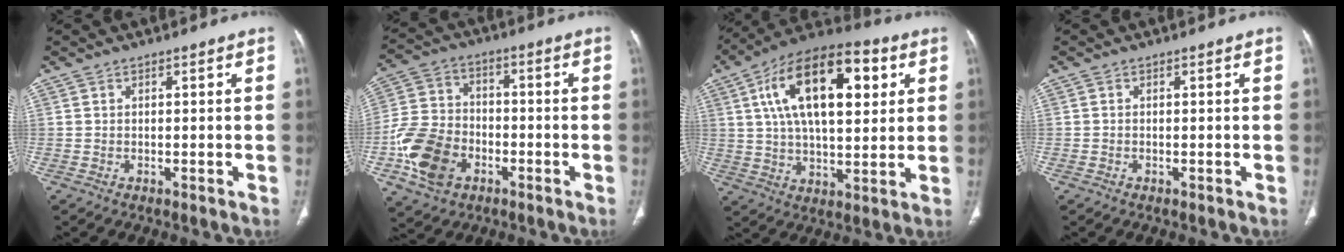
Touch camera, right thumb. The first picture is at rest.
{"total": 13.9, "force": [-5.1, 10.1, 8.0], "torque": [-0.146, 0.021, -0.097]}
{"total": 22.0, "force": [6.7, 10.5, 18.1], "torque": [-0.283, 0.004, 0.103]}
{"total": 0.0}